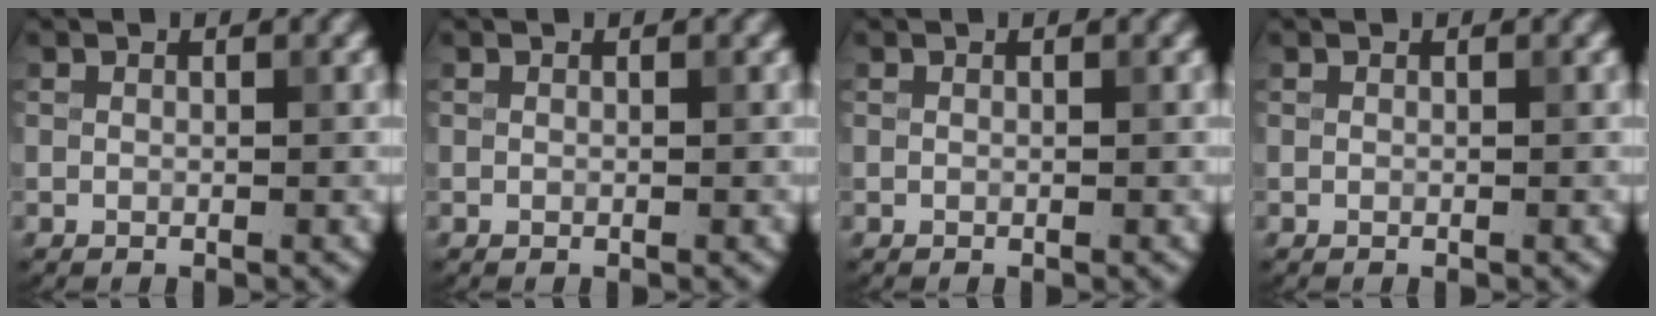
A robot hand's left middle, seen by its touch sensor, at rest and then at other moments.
{"total": 0.0}
{"total": 0.0}
{"total": 0.0}